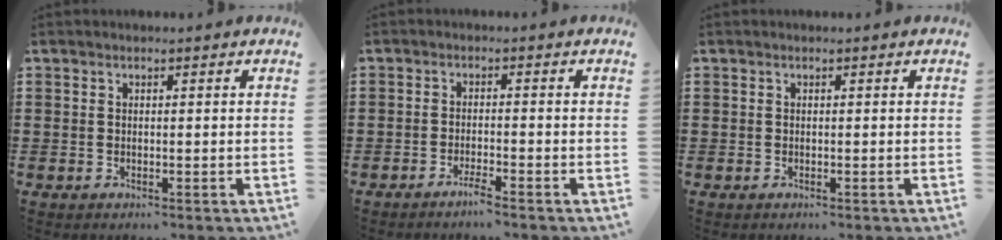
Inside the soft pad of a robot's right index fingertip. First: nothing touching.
{"total": 2.1, "force": [-1.8, -0.2, 1.0], "torque": [-0.018, -0.003, -0.032]}
{"total": 0.0}